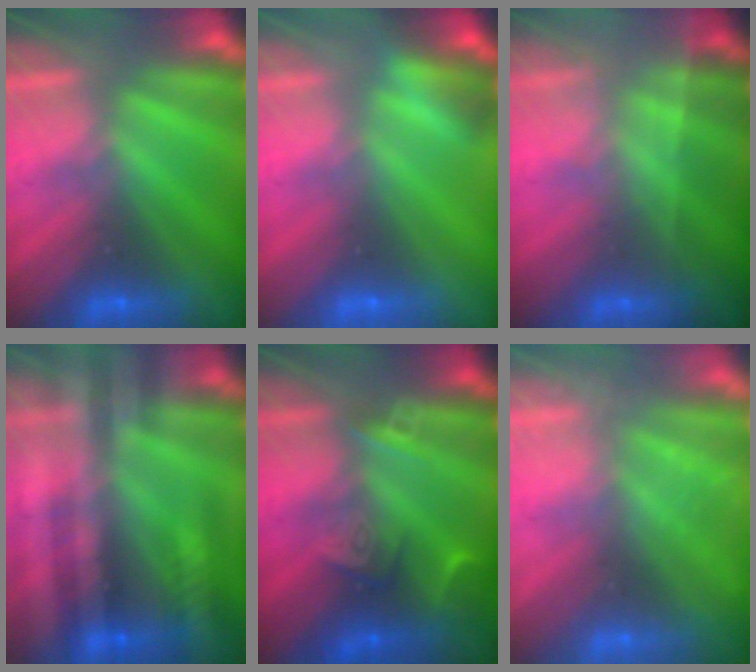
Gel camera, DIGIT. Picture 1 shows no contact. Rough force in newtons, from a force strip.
{"total": 2.7}
{"total": 1.8}
{"total": 2.6}
{"total": 2.4}
{"total": 2.4}